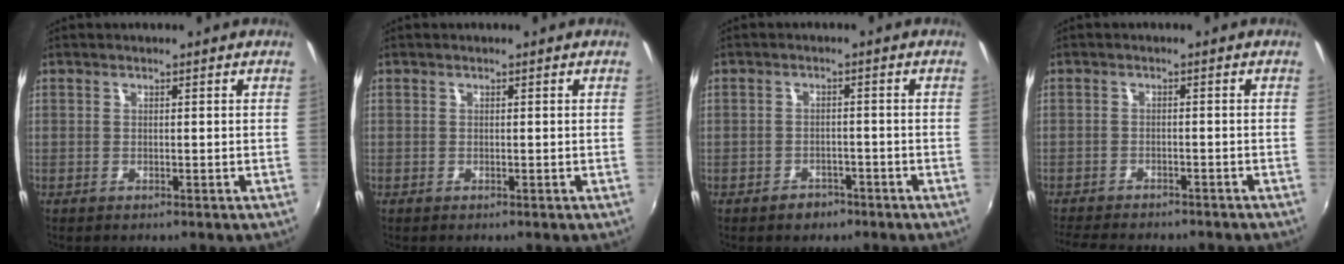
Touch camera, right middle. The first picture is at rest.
{"total": 0.0}
{"total": 3.4, "force": [-2.4, 2.3, 0.6], "torque": [-0.021, 0.003, -0.032]}
{"total": 9.9, "force": [-8.7, 2.5, 3.9], "torque": [-0.097, -0.023, -0.132]}